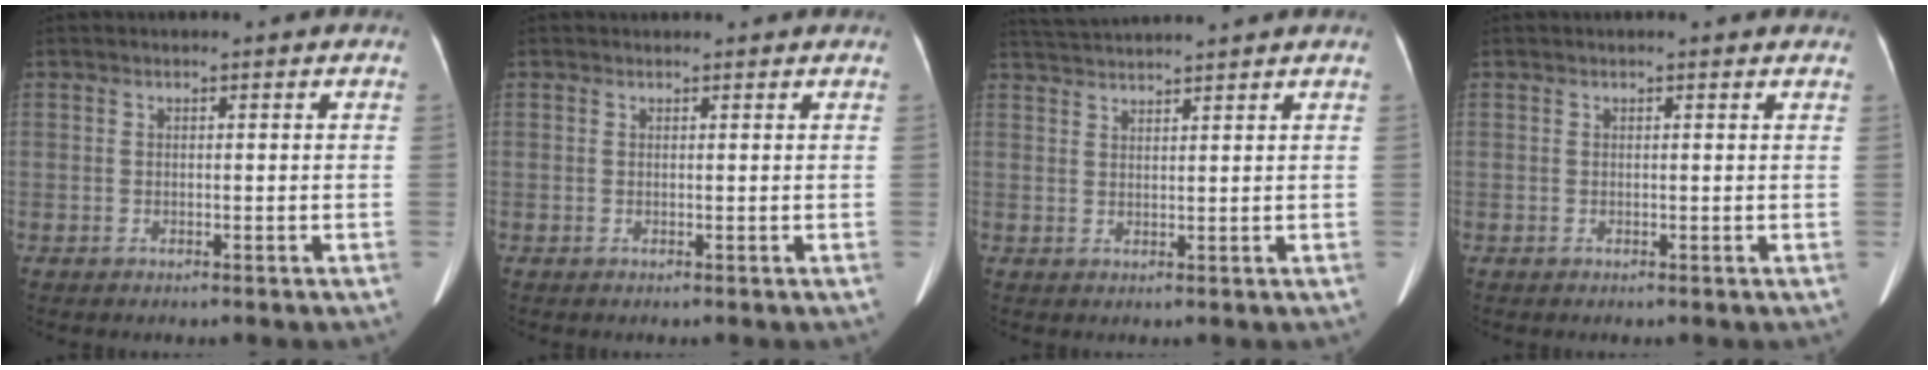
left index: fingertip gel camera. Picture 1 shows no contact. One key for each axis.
{"total": 2.6, "fx": 2.6, "fy": 0.4, "fz": 0.4, "tx": -0.011, "ty": 0.017, "tz": 0.029}
{"total": 7.4, "fx": 7.0, "fy": -1.1, "fz": 2.1, "tx": -0.041, "ty": 0.031, "tz": 0.114}
{"total": 1.8, "fx": 1.7, "fy": 0.3, "fz": 0.2, "tx": -0.010, "ty": 0.012, "tz": 0.013}